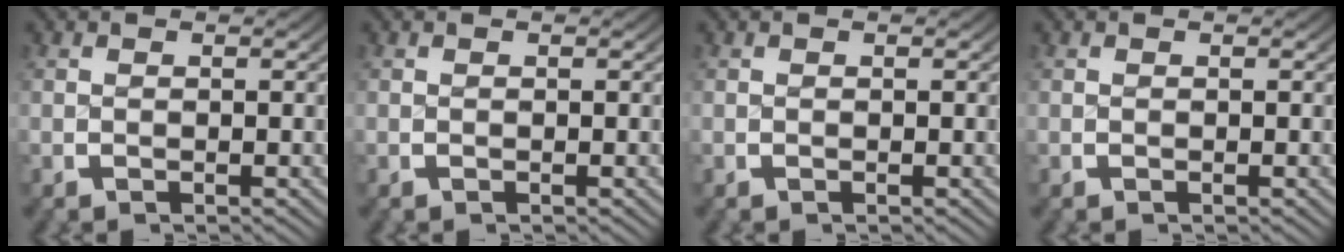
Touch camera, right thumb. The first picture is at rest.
{"total": 0.0}
{"total": 0.0}
{"total": 0.0}